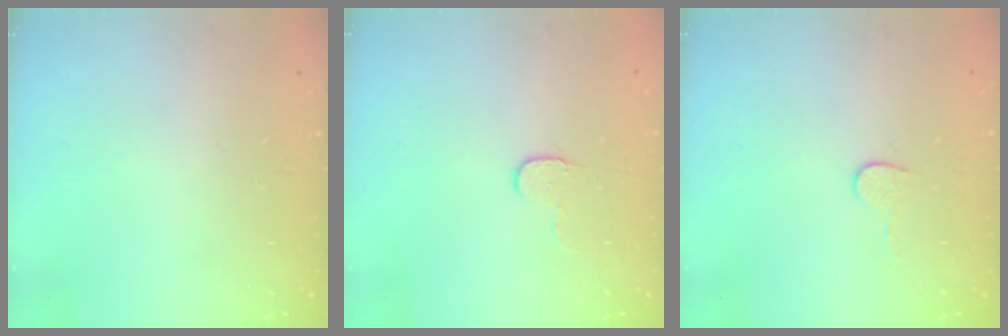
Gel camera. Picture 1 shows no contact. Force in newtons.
{"total": 4.7, "press": 4.7, "slide": 0.5}
{"total": 4.0, "press": 4.0, "slide": 0.4}